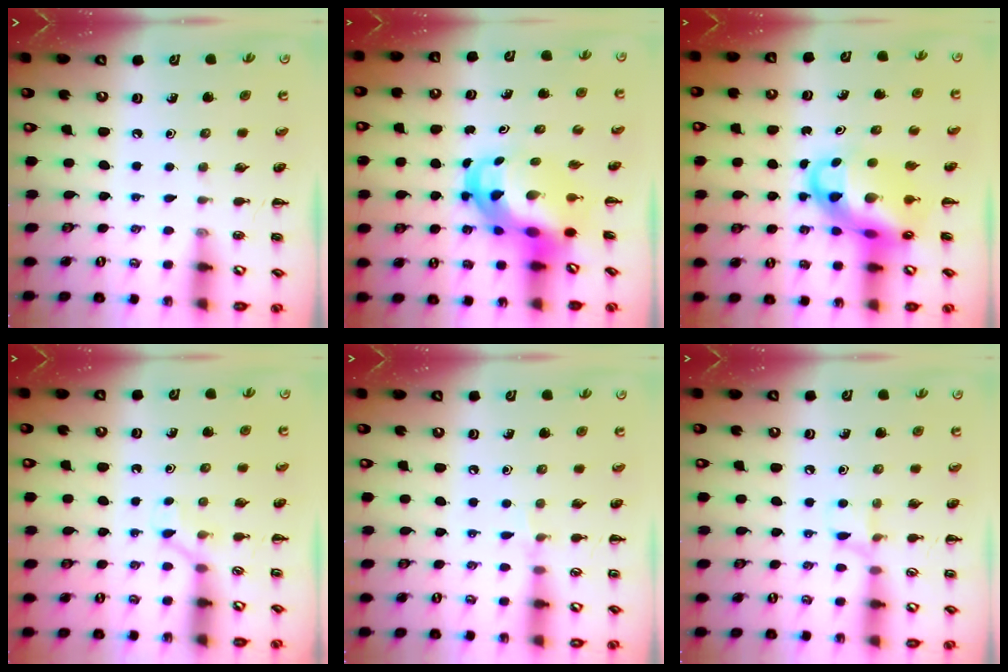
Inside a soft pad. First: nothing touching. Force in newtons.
{"total": 8.3, "press": 8.0, "slide": 2.2}
{"total": 11.0, "press": 10.6, "slide": 2.8}
{"total": 2.6, "press": 2.5, "slide": 0.9}
{"total": 4.1, "press": 3.9, "slide": 1.5}
{"total": 5.3, "press": 5.1, "slide": 1.4}